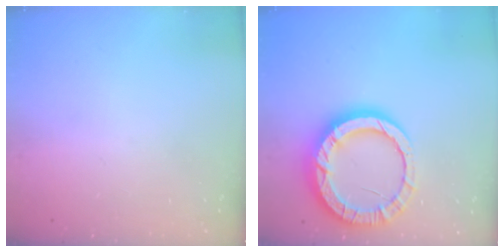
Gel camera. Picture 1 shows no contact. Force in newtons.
{"total": 17.0, "press": 16.9, "slide": 1.6}